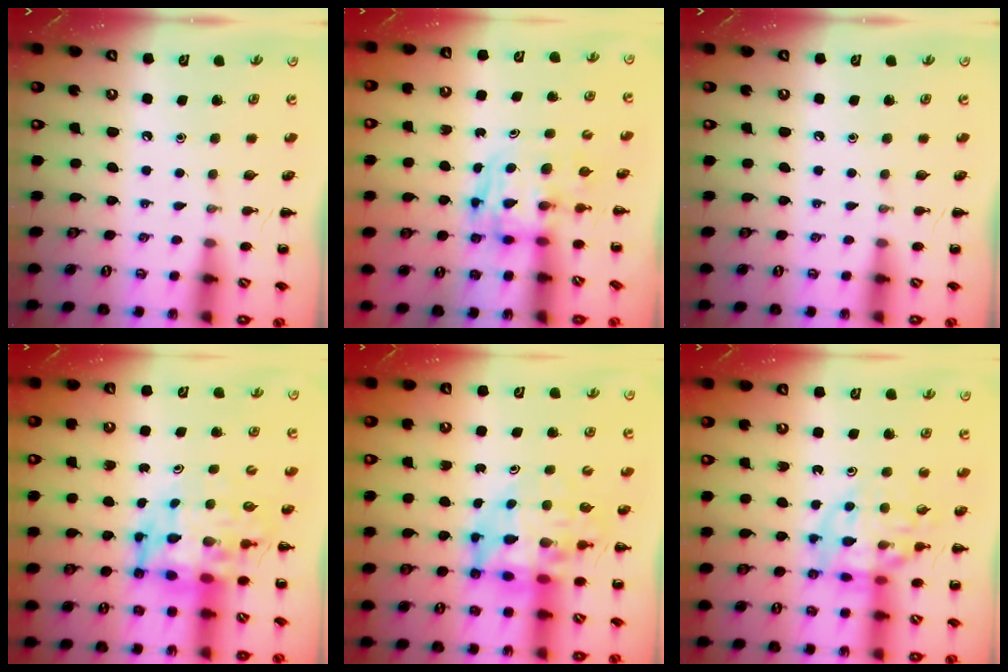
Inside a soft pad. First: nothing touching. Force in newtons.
{"total": 2.7, "press": 2.7, "slide": 0.2}
{"total": 0.0}
{"total": 7.1, "press": 6.8, "slide": 2.2}
{"total": 10.7, "press": 10.2, "slide": 3.2}
{"total": 12.3, "press": 12.0, "slide": 2.7}